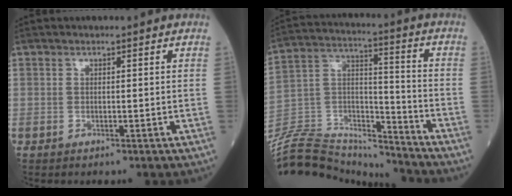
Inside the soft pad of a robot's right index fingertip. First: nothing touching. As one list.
[{"total": 19.6, "force": [-19.0, 3.1, 3.8], "torque": [-0.077, 0.035, -0.320]}]